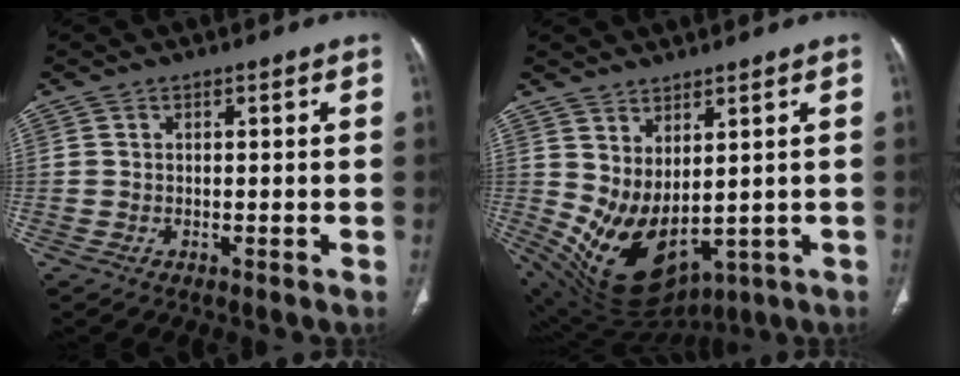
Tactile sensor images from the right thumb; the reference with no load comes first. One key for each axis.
{"total": 13.7, "fx": 0.9, "fy": 7.2, "fz": 11.6, "tx": -0.204, "ty": -0.032, "tz": 0.056}